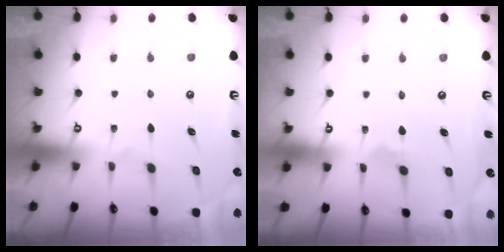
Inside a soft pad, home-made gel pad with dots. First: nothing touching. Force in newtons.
{"total": 3.8, "press": 3.8, "slide": 0.4}